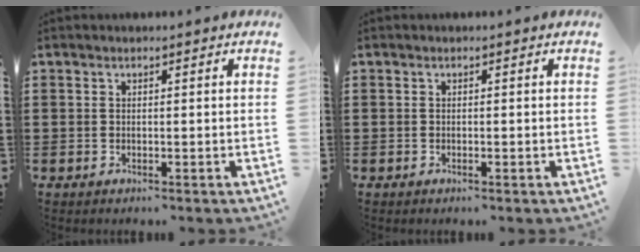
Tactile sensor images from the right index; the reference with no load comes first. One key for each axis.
{"total": 0.0}